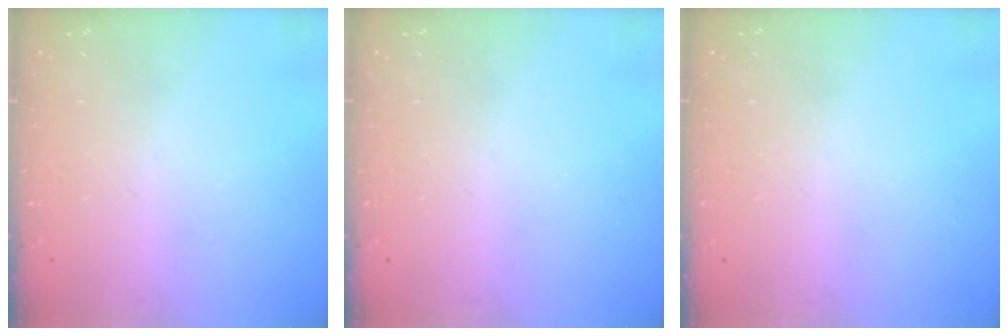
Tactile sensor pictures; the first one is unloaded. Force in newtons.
{"total": 0.0}
{"total": 0.0}